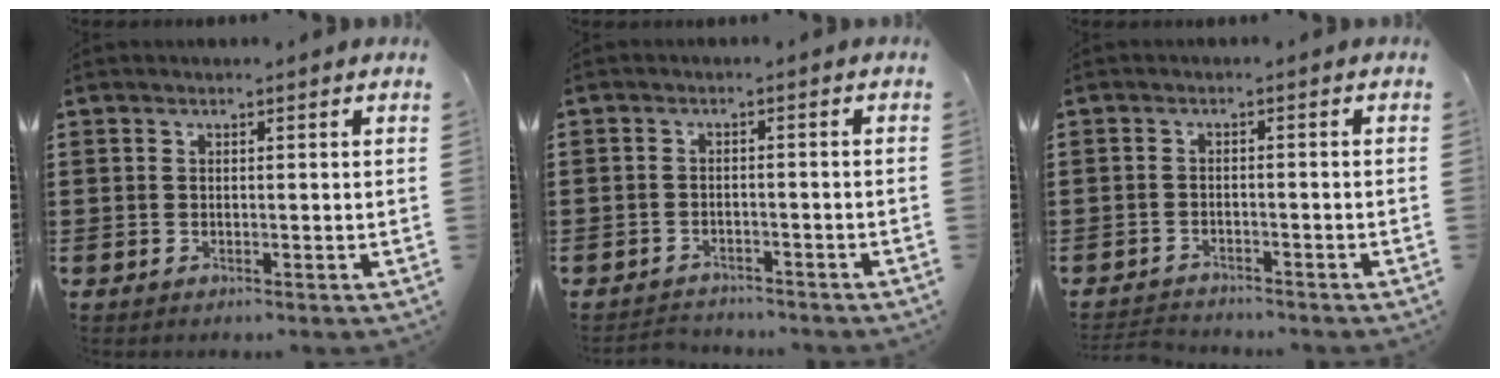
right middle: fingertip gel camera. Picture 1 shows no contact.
{"total": 2.2, "force": [-2.1, 0.5, -0.3], "torque": [-0.001, 0.001, -0.050]}
{"total": 2.1, "force": [-2.1, 0.2, -0.1], "torque": [-0.007, -0.002, -0.046]}